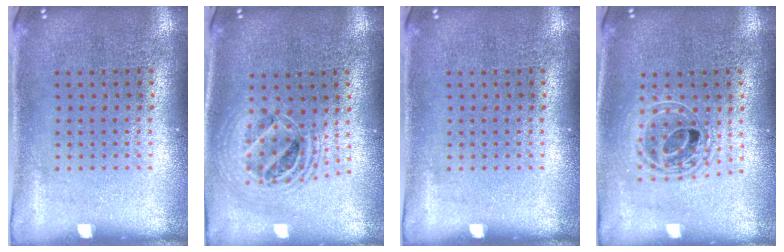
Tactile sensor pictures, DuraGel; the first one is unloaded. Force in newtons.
{"total": 2.0, "press": 1.7, "slide": 1.2}
{"total": 0.0}
{"total": 1.6, "press": 1.4, "slide": 0.8}